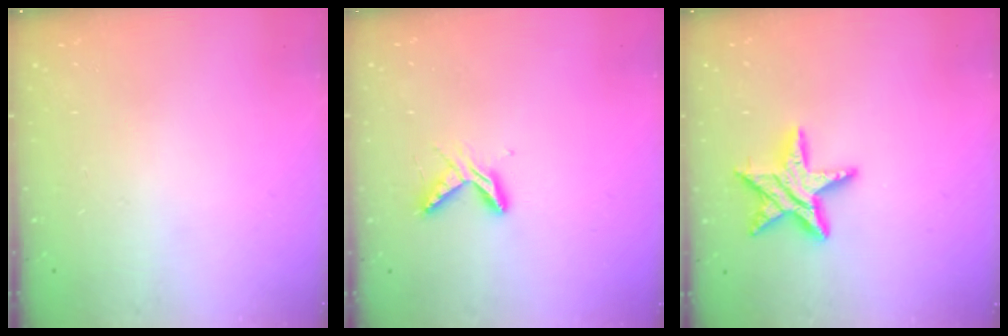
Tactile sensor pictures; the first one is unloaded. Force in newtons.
{"total": 5.4, "press": 5.4, "slide": 0.5}
{"total": 11.7, "press": 11.7, "slide": 0.8}